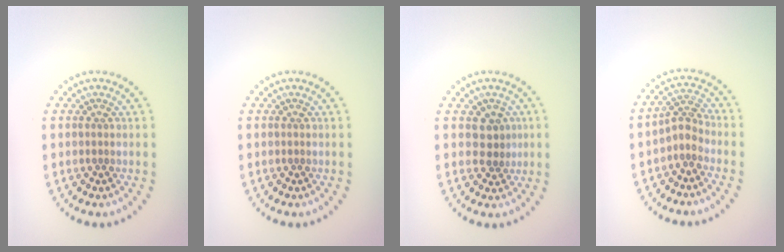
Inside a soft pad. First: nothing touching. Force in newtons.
{"total": 0.0}
{"total": 2.0, "press": 1.8, "slide": 0.8}
{"total": 2.3, "press": 1.6, "slide": 1.5}